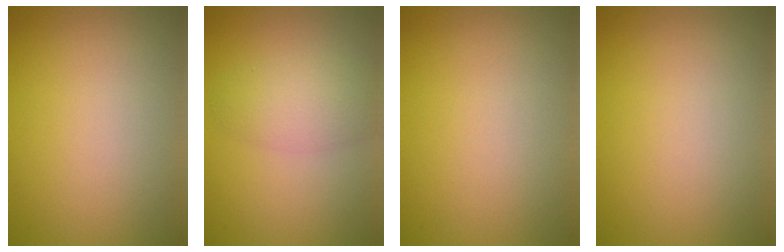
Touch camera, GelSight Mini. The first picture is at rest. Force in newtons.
{"total": 3.3, "press": 3.3, "slide": 0.2}
{"total": 0.0}
{"total": 0.0}